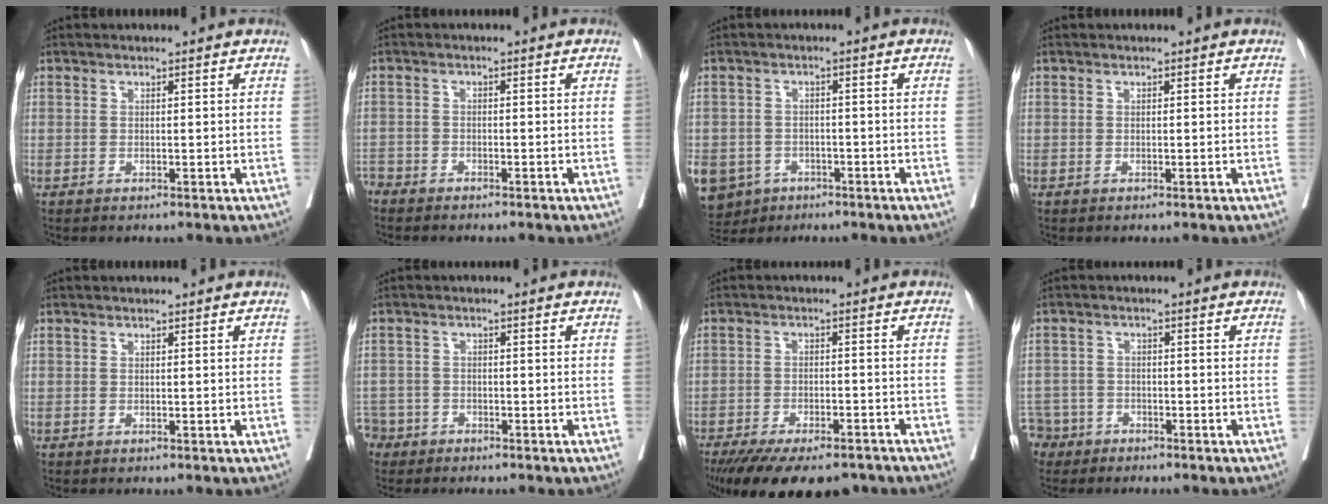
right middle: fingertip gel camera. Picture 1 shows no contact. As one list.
[{"total": 3.2, "force": [-3.1, 0.6, 0.7], "torque": [-0.003, -0.006, -0.058]}, {"total": 11.1, "force": [-5.8, 8.8, 3.6], "torque": [-0.106, -0.005, -0.085]}, {"total": 0.0}, {"total": 0.0}, {"total": 4.3, "force": [-3.2, 2.8, -0.5], "torque": [0.007, 0.004, -0.069]}, {"total": 18.4, "force": [-14.6, 5.8, 9.6], "torque": [-0.181, -0.028, -0.203]}, {"total": 5.6, "force": [-4.1, 3.8, -0.4], "torque": [0.001, 0.001, -0.082]}]